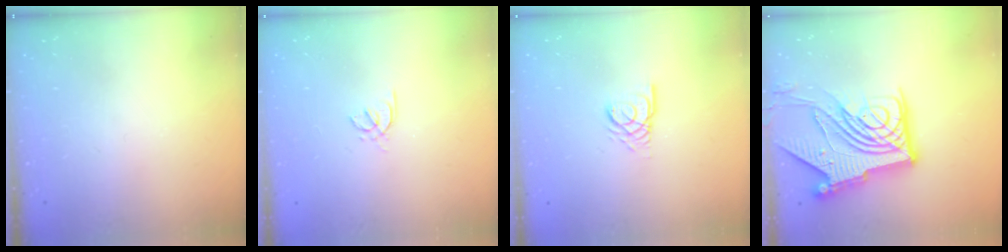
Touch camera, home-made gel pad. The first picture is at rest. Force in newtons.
{"total": 1.2, "press": 1.2, "slide": 0.4}
{"total": 3.0, "press": 2.9, "slide": 0.3}
{"total": 20.6, "press": 20.4, "slide": 2.3}